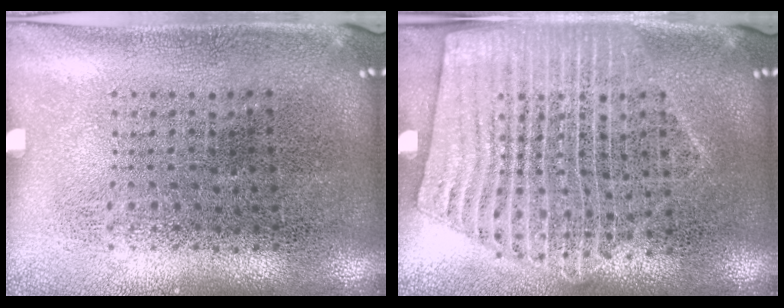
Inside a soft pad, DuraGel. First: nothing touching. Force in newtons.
{"total": 2.0, "press": 1.8, "slide": 0.9}